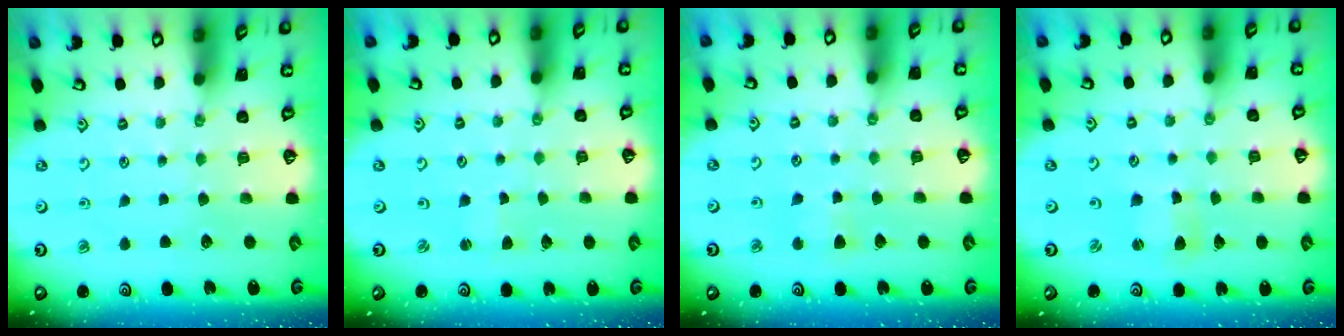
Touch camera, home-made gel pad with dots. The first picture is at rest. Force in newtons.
{"total": 1.6, "press": 1.6, "slide": 0.1}
{"total": 3.3, "press": 3.2, "slide": 0.7}
{"total": 2.5, "press": 2.5, "slide": 0.3}